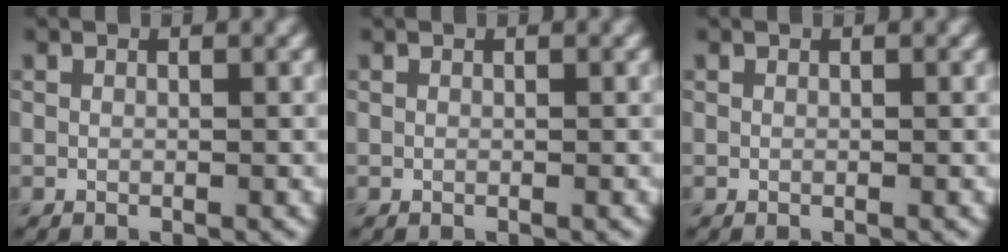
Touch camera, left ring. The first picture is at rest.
{"total": 0.0}
{"total": 0.0}